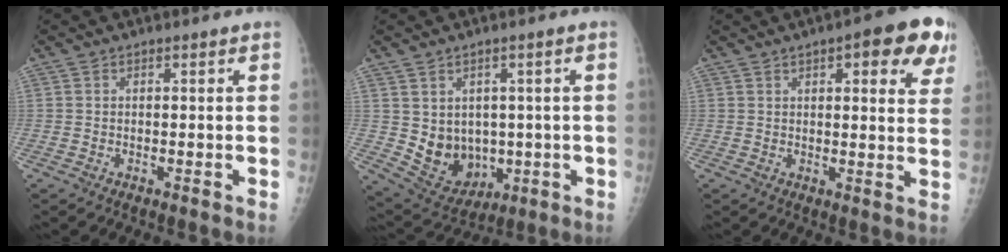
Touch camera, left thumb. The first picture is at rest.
{"total": 9.5, "force": [-0.1, 7.9, 5.3], "torque": [-0.053, -0.007, 0.030]}
{"total": 11.8, "force": [5.9, 4.0, 9.4], "torque": [-0.073, -0.015, 0.063]}